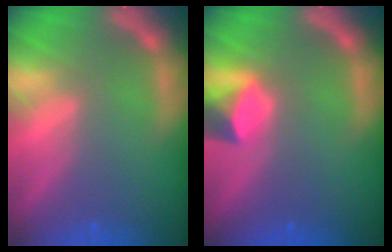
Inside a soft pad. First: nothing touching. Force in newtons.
{"total": 3.0}